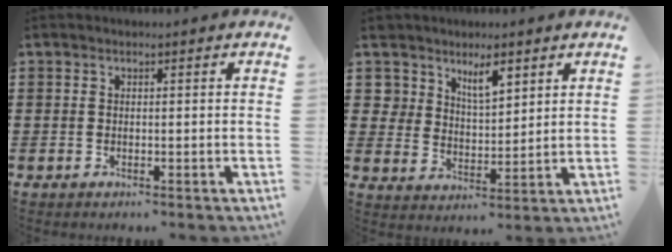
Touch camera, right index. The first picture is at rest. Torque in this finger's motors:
{"motor_torque": [0.10, 0.07, 0.09, 0.02]}